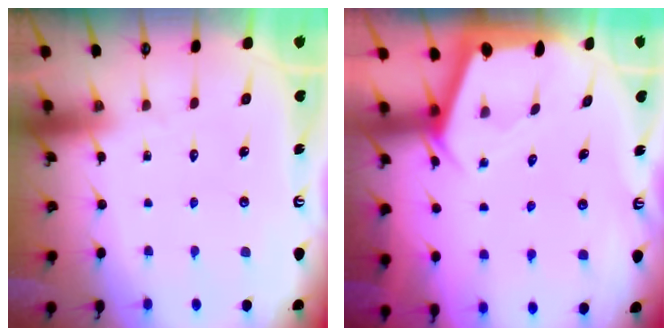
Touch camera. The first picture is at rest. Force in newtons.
{"total": 2.4, "press": 2.4, "slide": 0.3}